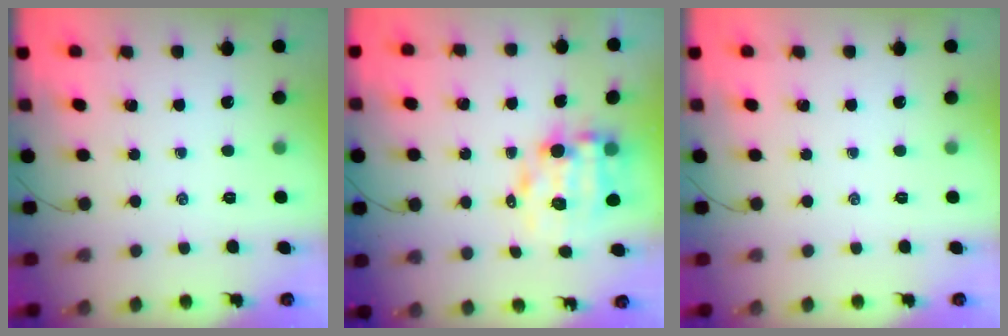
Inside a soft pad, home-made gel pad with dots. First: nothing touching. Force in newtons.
{"total": 8.1, "press": 7.8, "slide": 2.3}
{"total": 0.0}